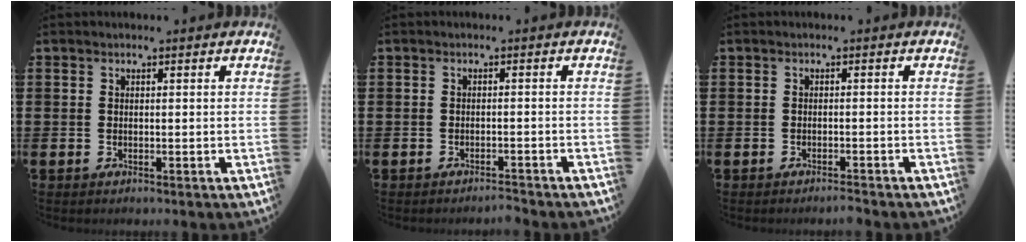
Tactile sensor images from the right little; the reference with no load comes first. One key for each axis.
{"total": 1.3, "fx": -1.2, "fy": -0.1, "fz": 0.2, "tx": -0.005, "ty": 0.002, "tz": -0.025}
{"total": 1.0, "fx": -0.9, "fy": -0.1, "fz": 0.3, "tx": -0.005, "ty": -0.002, "tz": -0.018}